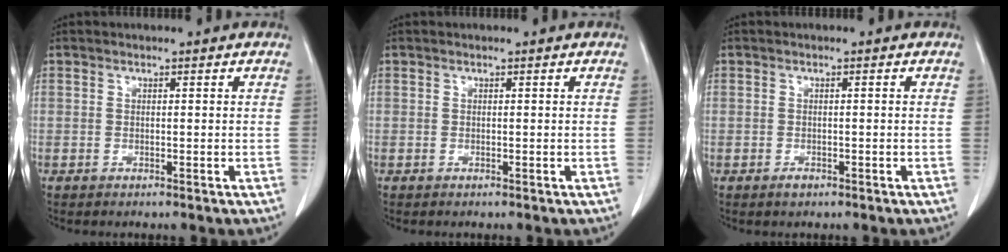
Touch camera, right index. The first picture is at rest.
{"total": 0.0}
{"total": 1.0, "force": [-0.7, 0.6, 0.5], "torque": [-0.007, 0.001, -0.007]}